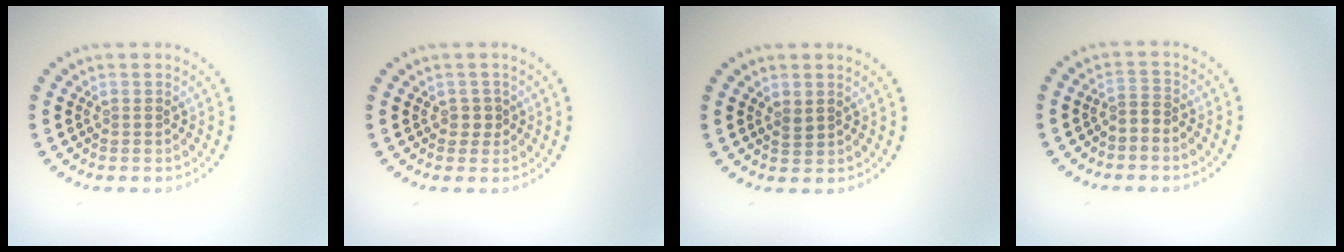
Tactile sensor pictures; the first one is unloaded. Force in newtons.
{"total": 1.2, "press": 1.0, "slide": 0.6}
{"total": 0.8, "press": 0.7, "slide": 0.4}
{"total": 1.2, "press": 0.7, "slide": 1.0}